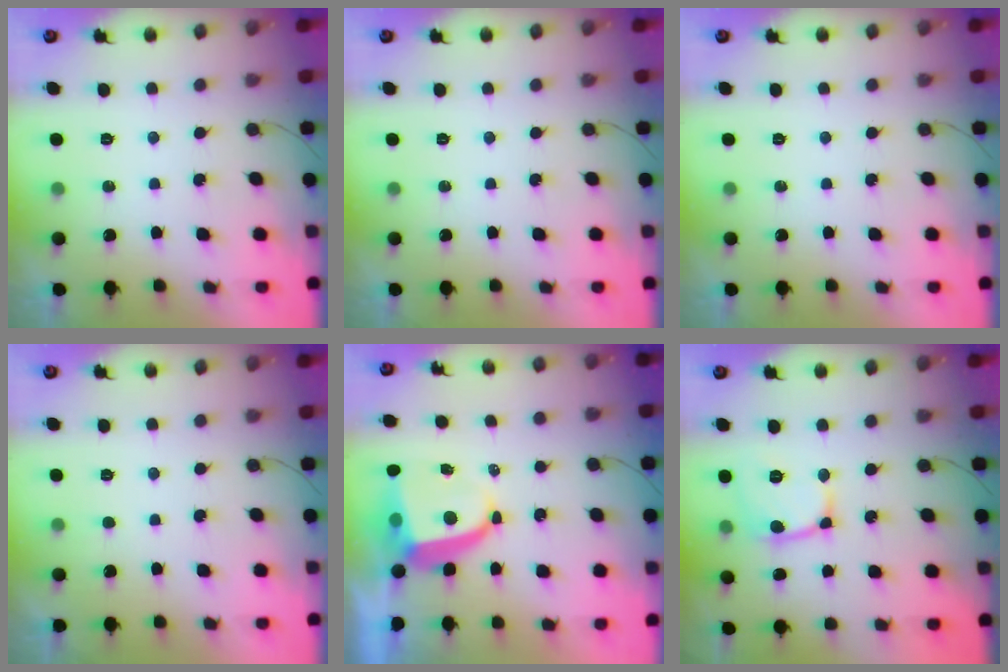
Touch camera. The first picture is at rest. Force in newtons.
{"total": 0.0}
{"total": 0.0}
{"total": 1.7, "press": 1.7, "slide": 0.2}
{"total": 6.4, "press": 6.3, "slide": 0.9}
{"total": 8.7, "press": 8.6, "slide": 1.1}